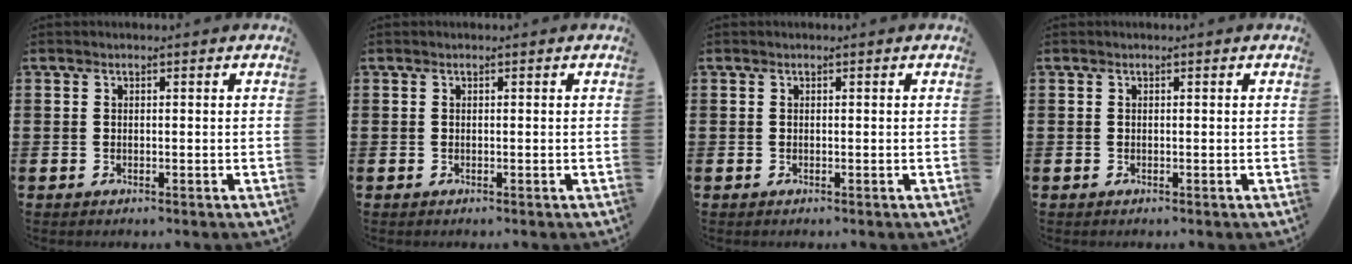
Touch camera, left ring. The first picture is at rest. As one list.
[{"total": 0.0}, {"total": 0.0}, {"total": 0.0}]